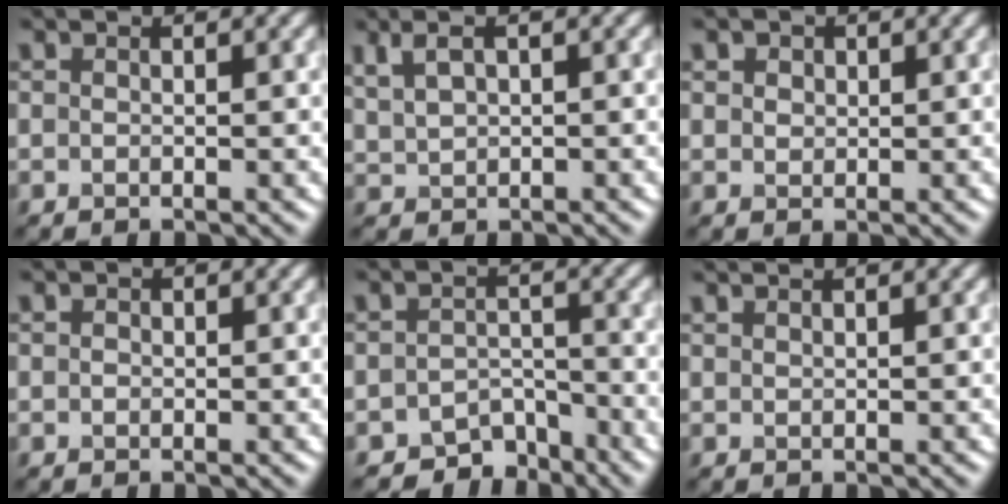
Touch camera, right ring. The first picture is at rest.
{"total": 3.1, "force": [1.7, 1.5, 2.2], "torque": [-0.053, 0.011, 0.037]}
{"total": 2.2, "force": [1.3, 1.5, 0.9], "torque": [-0.022, 0.010, 0.015]}
{"total": 0.5, "force": [0.1, 0.4, 0.2], "torque": [-0.001, -0.002, 0.000]}
{"total": 3.7, "force": [-3.2, 1.7, 0.8], "torque": [0.004, 0.003, -0.052]}
{"total": 1.3, "force": [1.1, 0.3, 0.5], "torque": [0.000, 0.000, 0.012]}